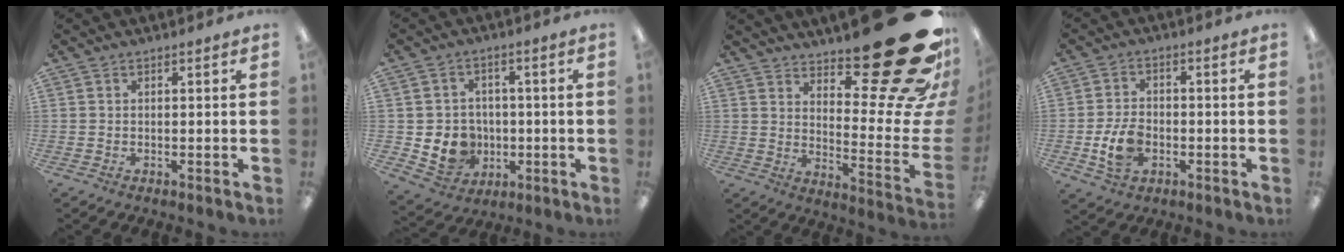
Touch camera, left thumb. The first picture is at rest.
{"total": 9.1, "force": [-1.6, 8.5, 3.0], "torque": [-0.075, 0.013, -0.020]}
{"total": 28.2, "force": [17.8, 9.1, 19.8], "torque": [-0.217, -0.142, 0.305]}
{"total": 8.4, "force": [-2.4, 5.8, 5.6], "torque": [-0.113, 0.006, -0.044]}